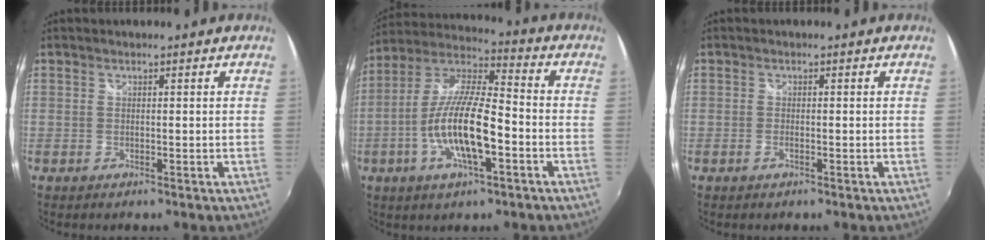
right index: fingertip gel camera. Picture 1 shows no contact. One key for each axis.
{"total": 15.2, "fx": -4.8, "fy": 4.1, "fz": 13.8, "tx": -0.276, "ty": -0.005, "tz": -0.094}
{"total": 1.0, "fx": -0.6, "fy": 0.4, "fz": 0.7, "tx": -0.015, "ty": -0.002, "tz": -0.011}